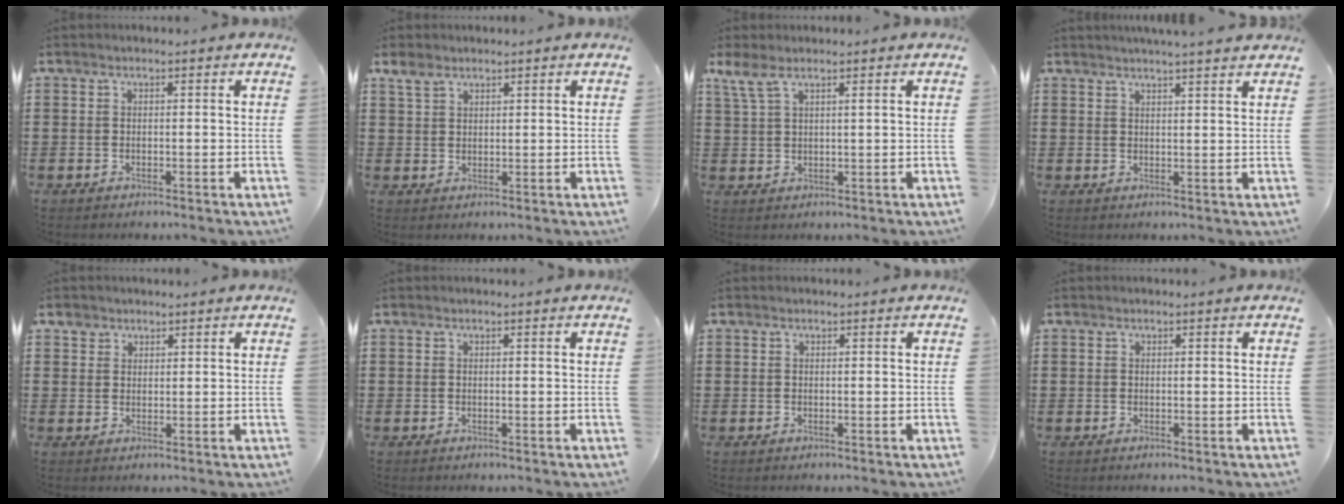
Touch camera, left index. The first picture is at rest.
{"total": 2.9, "force": [2.0, 1.7, 1.3], "torque": [-0.033, 0.006, 0.037]}
{"total": 2.9, "force": [1.9, 0.7, 2.1], "torque": [-0.049, 0.000, 0.036]}
{"total": 2.6, "force": [2.5, -0.5, 0.6], "torque": [-0.017, -0.006, 0.047]}
{"total": 2.3, "force": [1.6, 1.6, 0.1], "torque": [-0.002, 0.003, 0.029]}
{"total": 0.0}
{"total": 0.0}
{"total": 0.0}